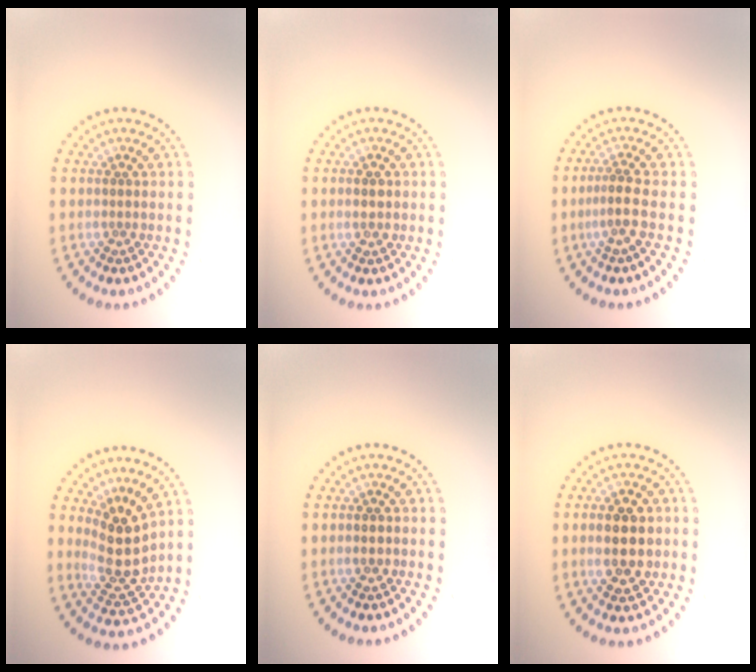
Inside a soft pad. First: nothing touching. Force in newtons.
{"total": 1.8, "press": 1.8, "slide": 0.3}
{"total": 2.2, "press": 1.7, "slide": 1.4}
{"total": 4.3, "press": 3.8, "slide": 1.9}
{"total": 1.3, "press": 1.3, "slide": 0.1}
{"total": 4.6, "press": 4.6, "slide": 0.2}